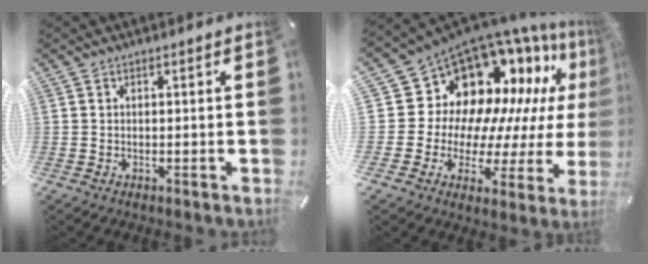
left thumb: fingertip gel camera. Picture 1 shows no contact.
{"total": 16.9, "force": [11.2, 11.2, 5.9], "torque": [-0.081, -0.132, 0.212]}